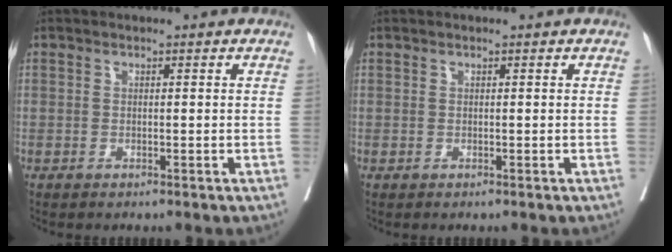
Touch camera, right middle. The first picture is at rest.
{"total": 0.0}